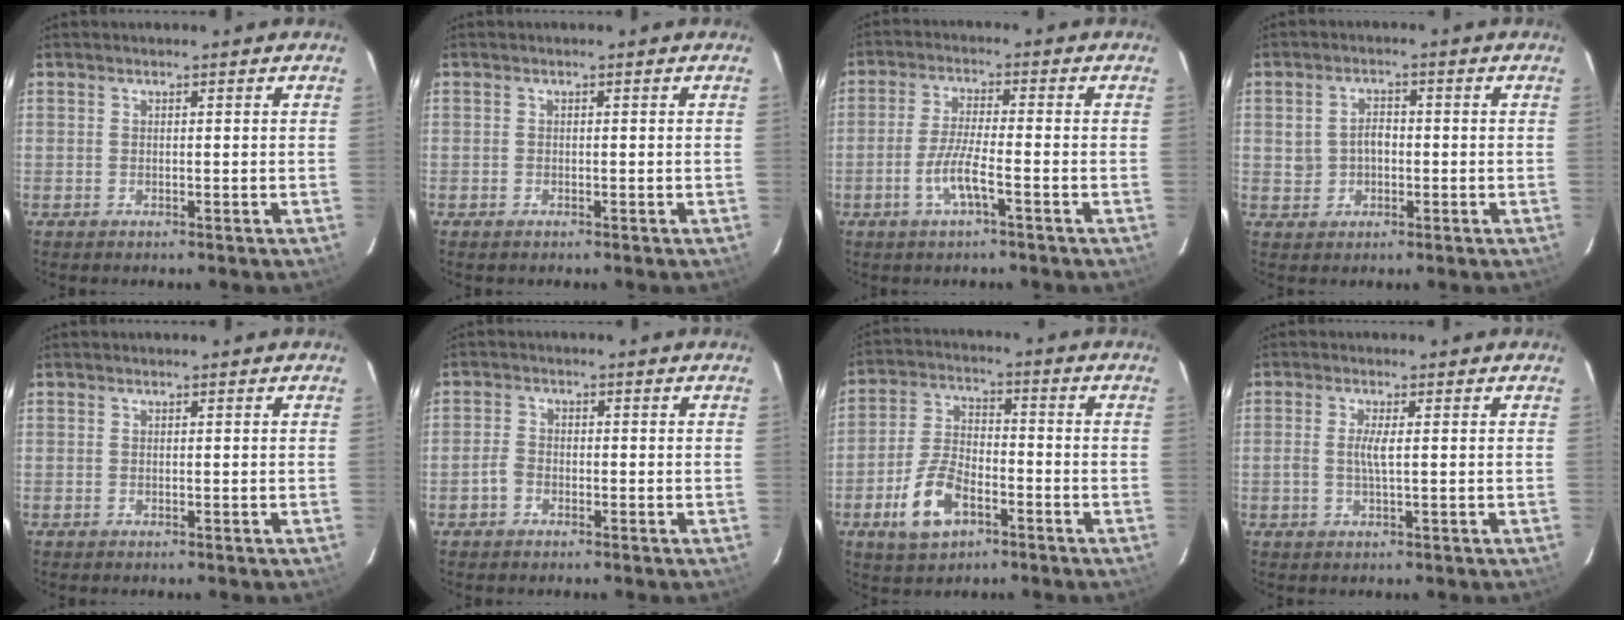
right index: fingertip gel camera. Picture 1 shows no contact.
{"total": 0.5, "force": [-0.4, 0.3, 0.2], "torque": [-0.001, 0.001, -0.008]}
{"total": 5.8, "force": [-2.8, 0.4, 5.1], "torque": [-0.108, -0.002, -0.054]}
{"total": 3.7, "force": [-0.2, 3.1, 2.1], "torque": [-0.040, 0.011, 0.002]}
{"total": 0.0}
{"total": 2.4, "force": [-1.4, 1.8, 0.9], "torque": [-0.019, 0.008, -0.027]}
{"total": 10.5, "force": [-5.1, 5.4, 7.4], "torque": [-0.160, 0.007, -0.090]}
{"total": 2.4, "force": [0.0, 0.1, 2.4], "torque": [-0.049, -0.001, -0.001]}